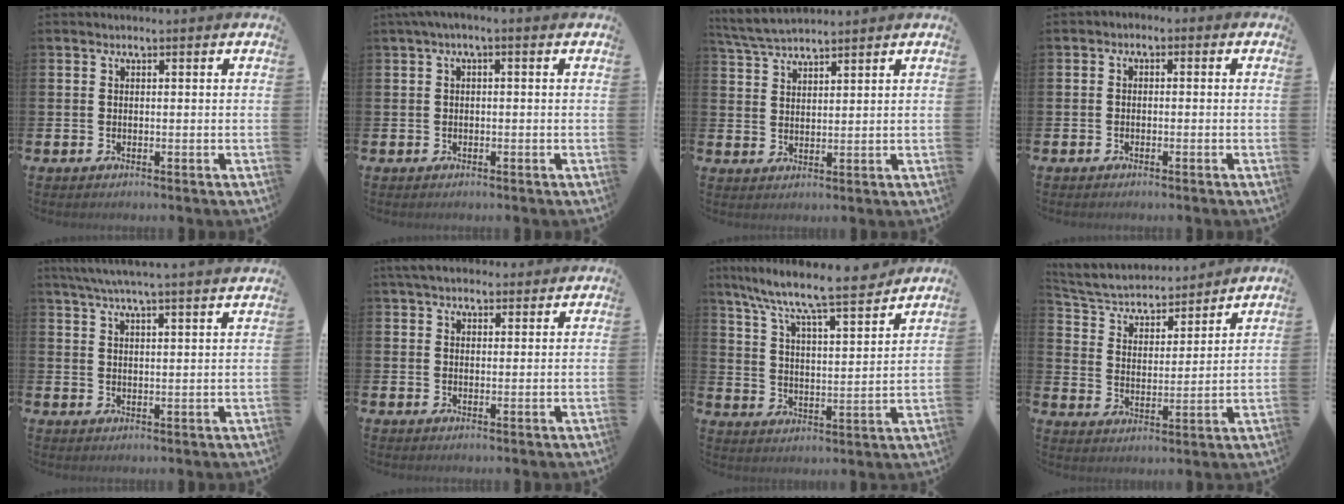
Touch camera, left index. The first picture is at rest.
{"total": 1.1, "force": [-0.4, 0.2, 1.0], "torque": [-0.017, 0.000, -0.007]}
{"total": 4.6, "force": [4.5, 0.6, 1.0], "torque": [-0.033, -0.017, 0.082]}
{"total": 1.2, "force": [-1.1, 0.5, 0.1], "torque": [-0.010, 0.006, -0.024]}
{"total": 5.6, "force": [5.2, -0.8, 1.8], "torque": [-0.053, -0.020, 0.093]}
{"total": 4.4, "force": [3.9, 1.6, 1.1], "torque": [-0.018, -0.014, 0.071]}
{"total": 8.8, "force": [8.1, 0.6, 3.4], "torque": [-0.091, -0.065, 0.133]}
{"total": 5.3, "force": [5.0, 1.6, 1.0], "torque": [-0.047, -0.043, 0.079]}